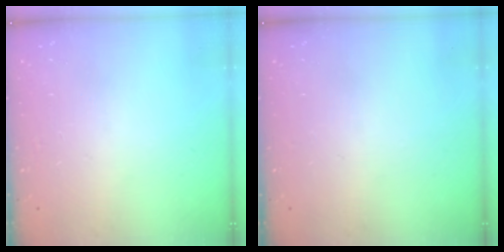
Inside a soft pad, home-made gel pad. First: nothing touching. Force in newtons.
{"total": 0.0}